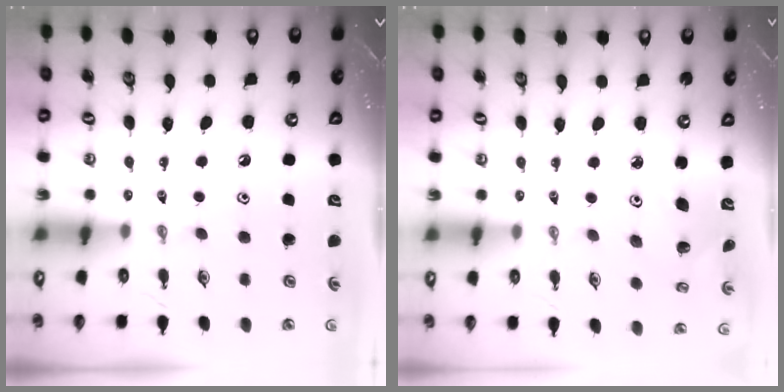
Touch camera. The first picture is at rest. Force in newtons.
{"total": 3.5, "press": 3.5, "slide": 0.2}